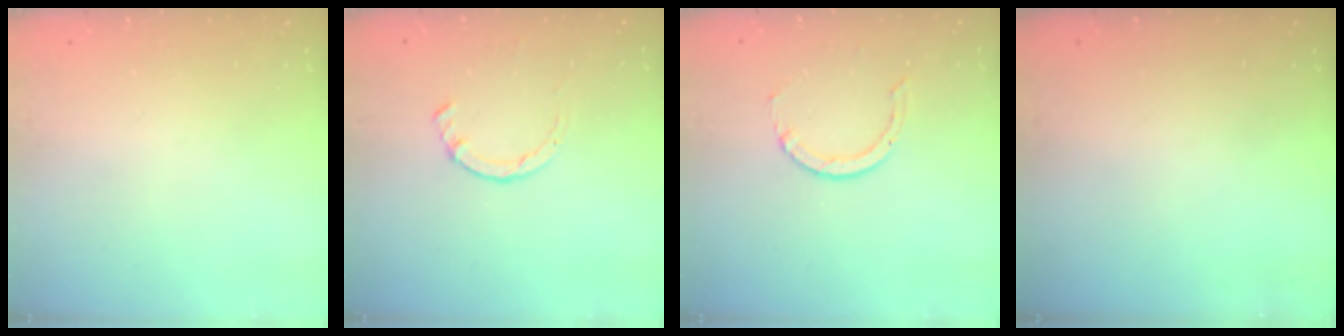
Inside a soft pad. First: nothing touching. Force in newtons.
{"total": 2.8, "press": 2.8, "slide": 0.4}
{"total": 3.6, "press": 3.6, "slide": 0.4}
{"total": 0.0}